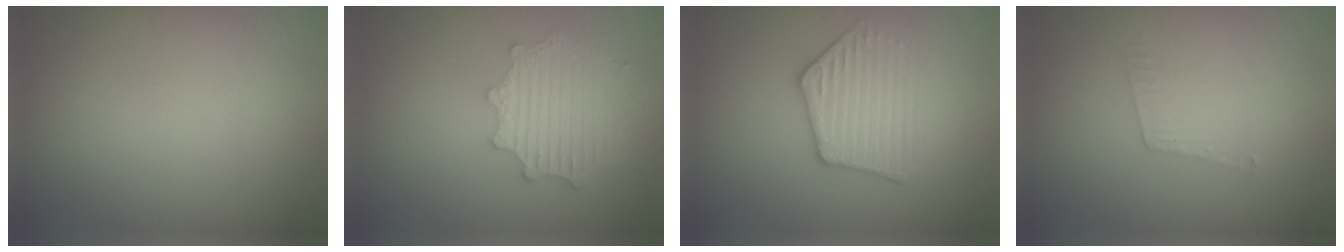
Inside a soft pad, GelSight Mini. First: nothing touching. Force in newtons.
{"total": 4.3, "press": 3.6, "slide": 2.4}
{"total": 3.4, "press": 3.2, "slide": 1.3}
{"total": 1.7, "press": 1.7, "slide": 0.0}